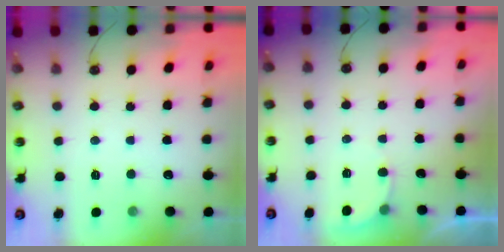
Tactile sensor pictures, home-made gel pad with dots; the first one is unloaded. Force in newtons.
{"total": 2.7, "press": 2.7, "slide": 0.2}